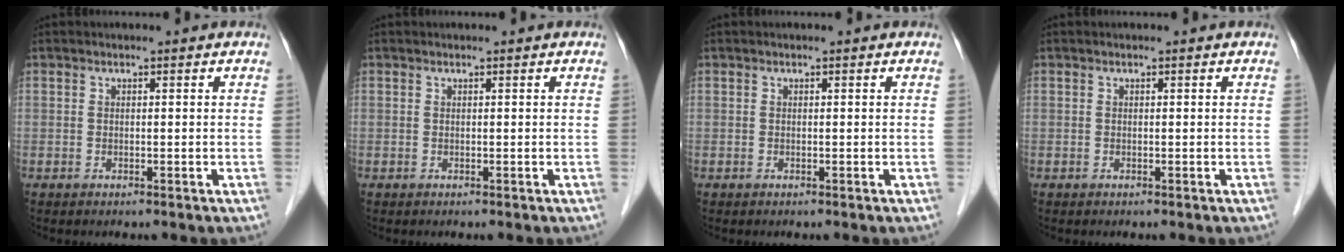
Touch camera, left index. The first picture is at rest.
{"total": 0.0}
{"total": 0.0}
{"total": 0.0}